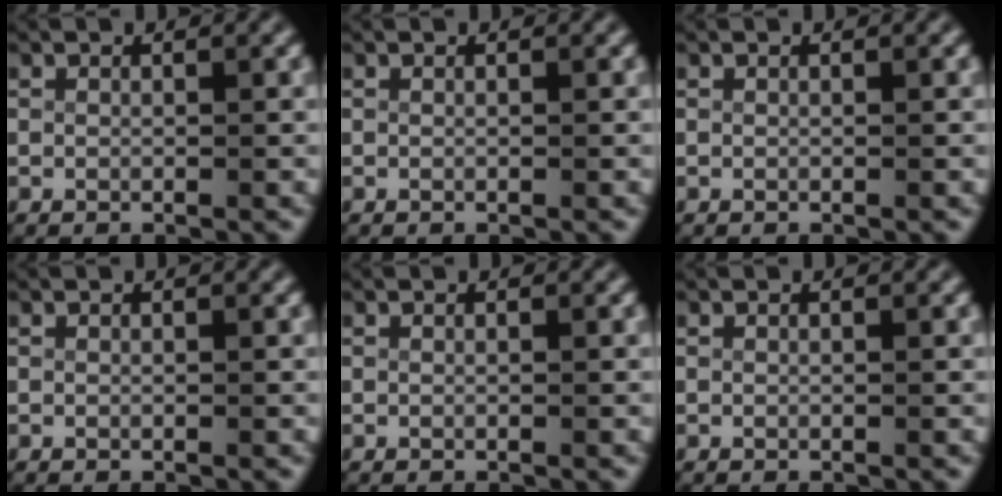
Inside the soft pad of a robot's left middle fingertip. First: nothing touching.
{"total": 0.0}
{"total": 0.0}
{"total": 0.0}
{"total": 0.0}
{"total": 0.0}